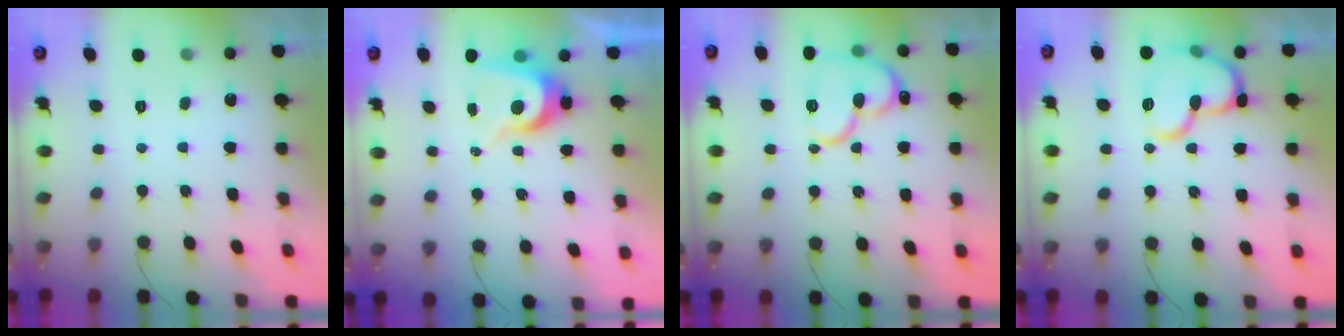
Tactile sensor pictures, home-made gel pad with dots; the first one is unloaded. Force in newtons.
{"total": 7.8, "press": 7.8, "slide": 0.3}
{"total": 15.2, "press": 15.2, "slide": 1.5}
{"total": 15.1, "press": 15.0, "slide": 1.6}